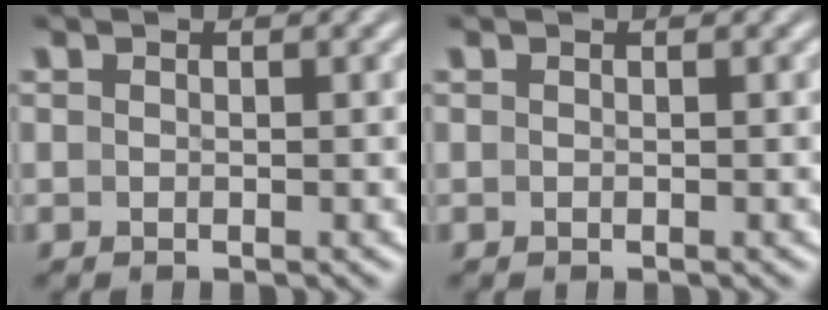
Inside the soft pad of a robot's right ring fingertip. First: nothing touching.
{"total": 0.0}